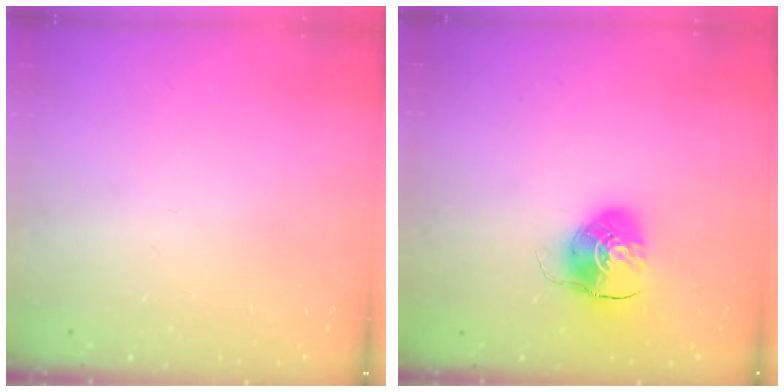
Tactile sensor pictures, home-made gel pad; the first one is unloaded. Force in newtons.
{"total": 9.1, "press": 9.1, "slide": 0.5}